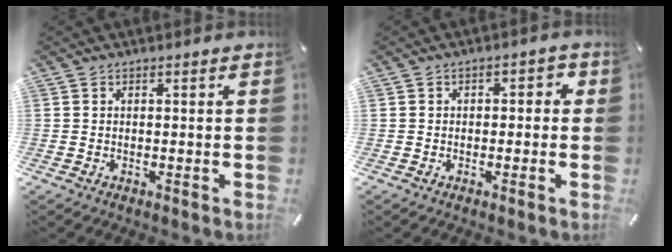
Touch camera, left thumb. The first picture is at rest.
{"total": 2.4, "force": [-1.1, 1.8, 1.2], "torque": [-0.021, 0.015, -0.025]}